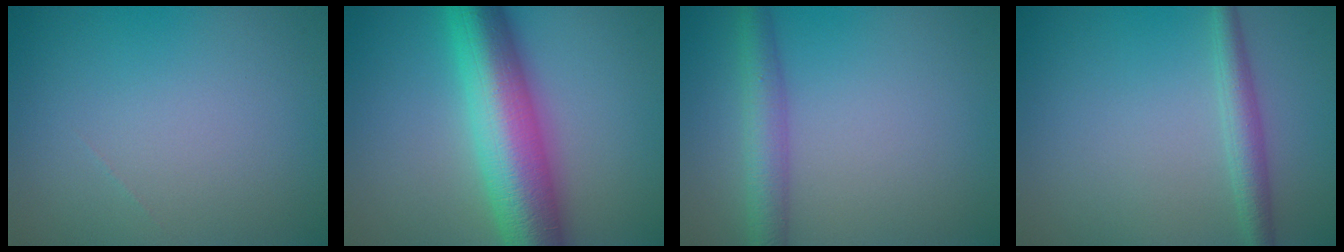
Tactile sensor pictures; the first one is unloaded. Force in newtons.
{"total": 10.6, "press": 10.6, "slide": 0.1}
{"total": 3.3, "press": 3.3, "slide": 0.2}
{"total": 2.3, "press": 2.3, "slide": 0.1}